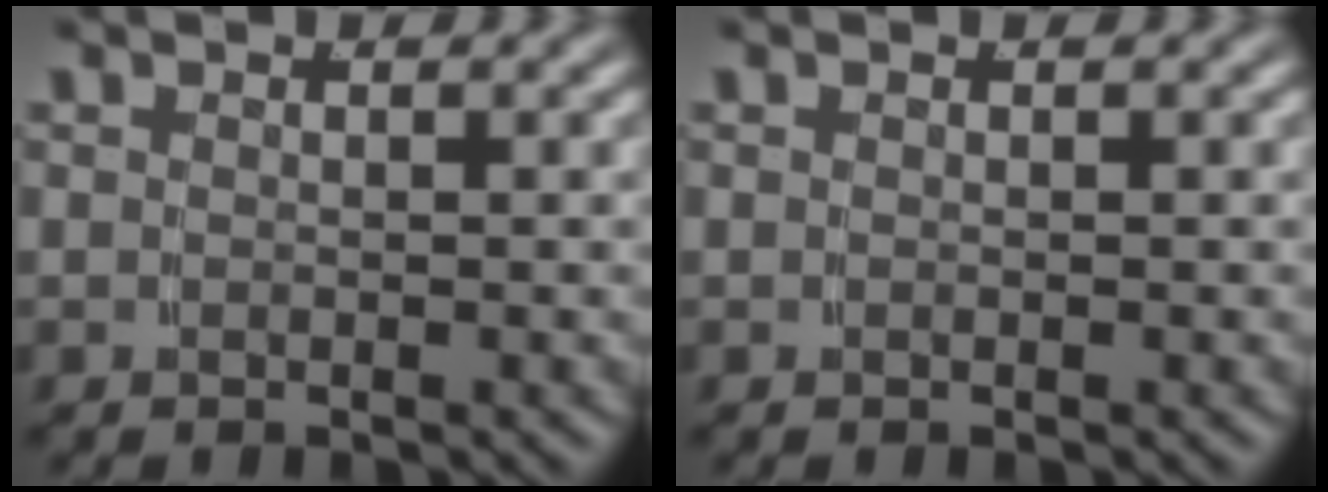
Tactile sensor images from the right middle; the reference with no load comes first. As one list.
[{"total": 0.0}]